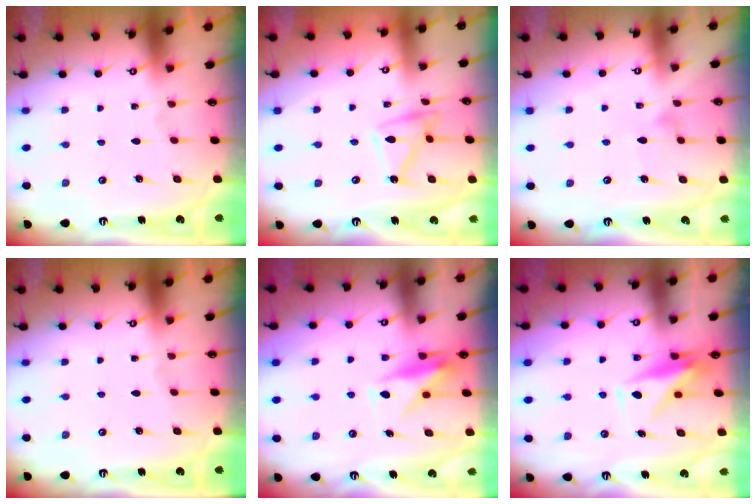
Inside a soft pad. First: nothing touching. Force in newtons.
{"total": 11.4, "press": 11.4, "slide": 0.4}
{"total": 6.6, "press": 6.6, "slide": 0.4}
{"total": 0.0}
{"total": 10.9, "press": 10.9, "slide": 0.6}
{"total": 8.9, "press": 8.9, "slide": 0.3}